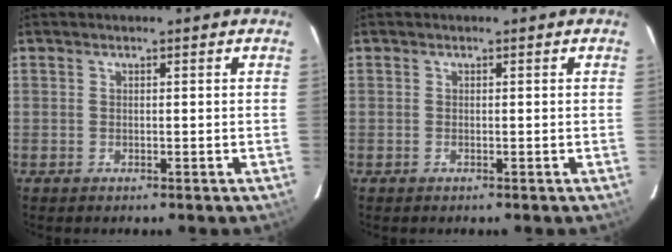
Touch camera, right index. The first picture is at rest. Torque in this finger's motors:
{"motor_torque": [0.28, 0.08, 0.04, 0.01]}